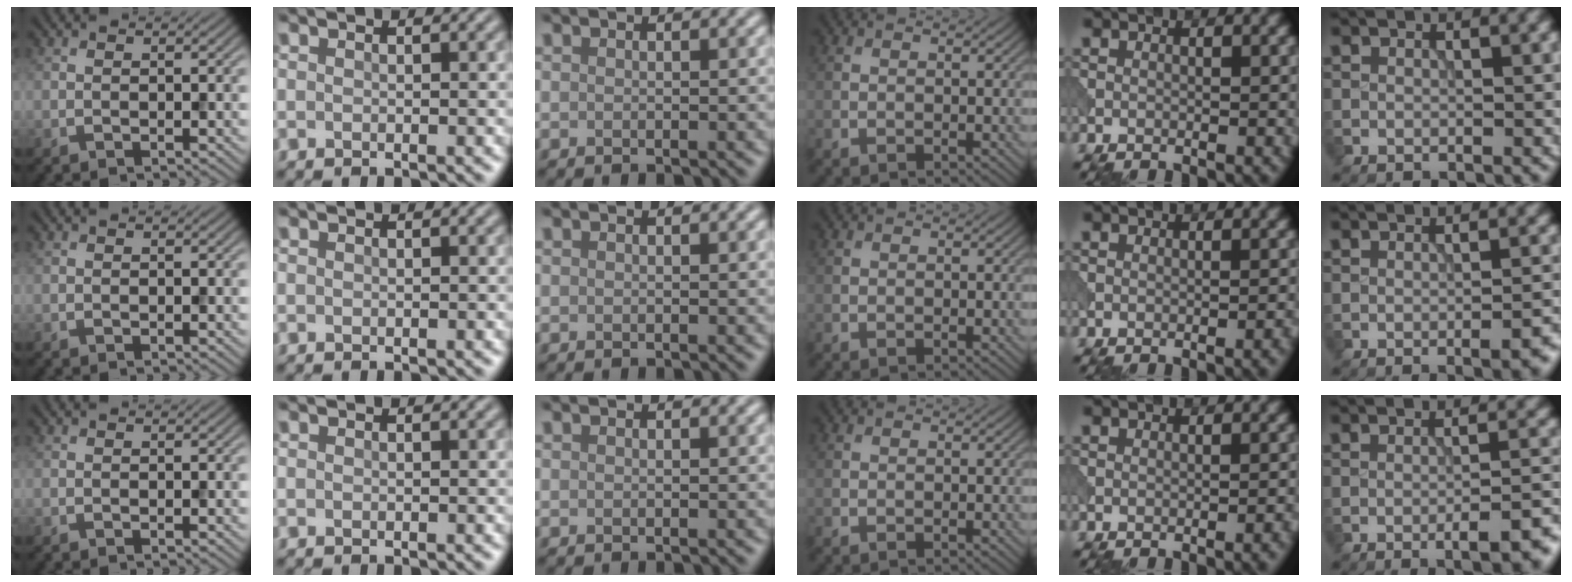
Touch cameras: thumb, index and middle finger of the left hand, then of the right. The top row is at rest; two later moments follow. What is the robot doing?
{"motion": "pour", "object": "beaker"}